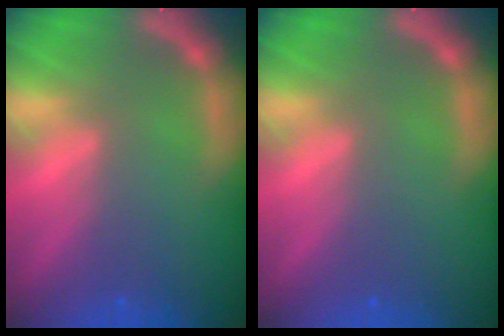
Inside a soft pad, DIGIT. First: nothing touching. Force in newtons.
{"total": 0.0}